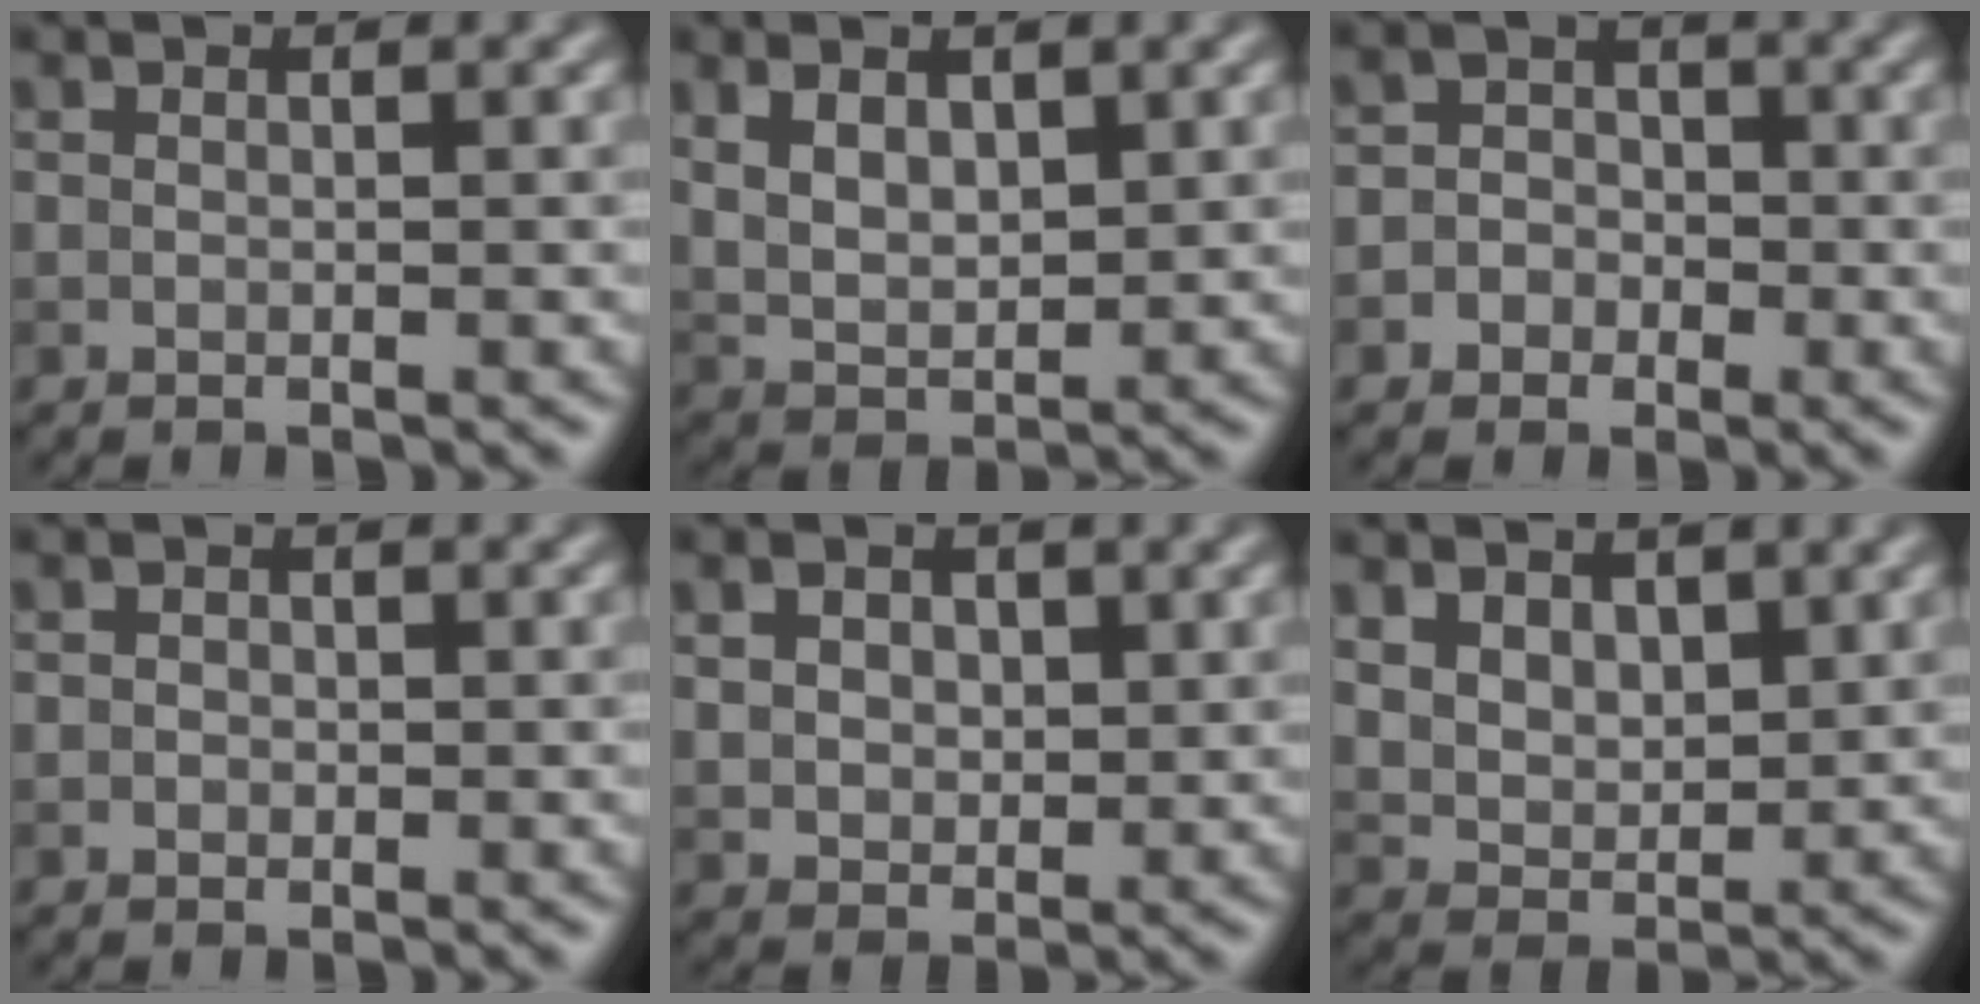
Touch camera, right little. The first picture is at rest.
{"total": 4.3, "force": [1.6, 2.2, 3.3], "torque": [-0.071, -0.002, 0.035]}
{"total": 3.6, "force": [-1.2, 3.3, 0.7], "torque": [0.023, 0.015, -0.038]}
{"total": 0.7, "force": [0.1, 0.7, 0.3], "torque": [0.001, 0.001, -0.007]}
{"total": 3.5, "force": [1.3, 2.5, 2.1], "torque": [-0.044, 0.008, 0.016]}
{"total": 4.5, "force": [2.4, 2.9, 2.5], "torque": [-0.061, -0.002, 0.051]}